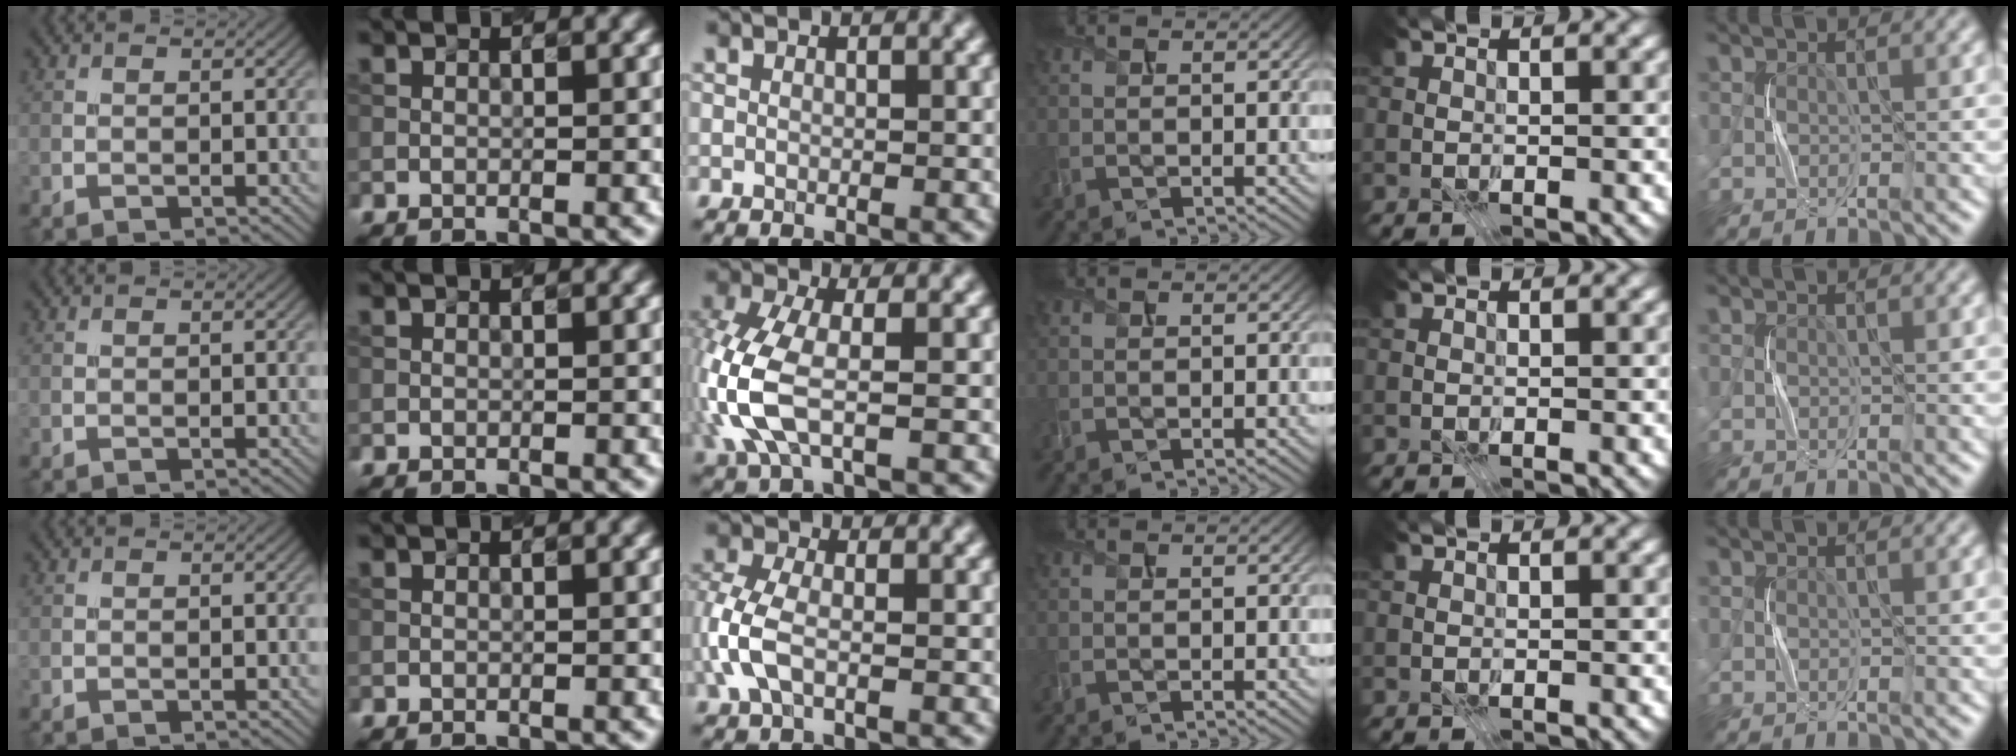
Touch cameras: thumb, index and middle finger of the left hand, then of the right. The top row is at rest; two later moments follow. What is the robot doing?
{"motion": "press", "object": "stapler"}